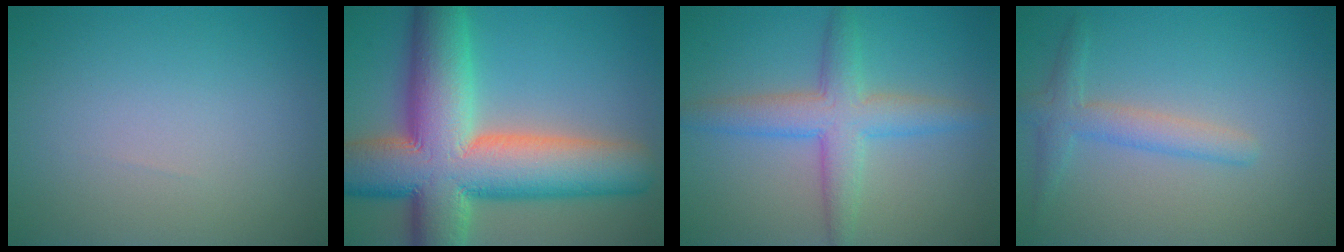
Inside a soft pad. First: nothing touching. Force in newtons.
{"total": 15.7, "press": 15.7, "slide": 1.1}
{"total": 4.8, "press": 4.8, "slide": 0.1}
{"total": 2.5, "press": 2.5, "slide": 0.1}